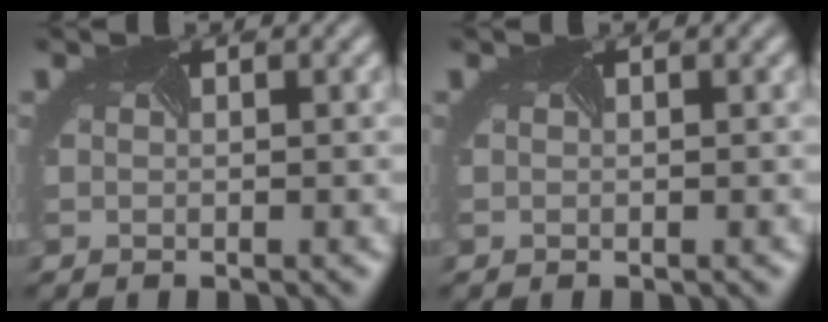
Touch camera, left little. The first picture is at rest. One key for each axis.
{"total": 0.0}